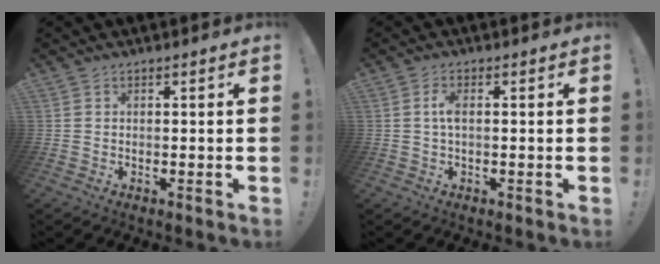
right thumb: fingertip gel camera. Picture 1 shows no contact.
{"total": 3.1, "force": [0.1, 1.0, 2.9], "torque": [-0.064, 0.003, -0.001]}